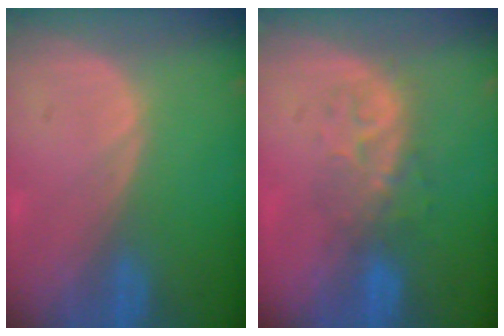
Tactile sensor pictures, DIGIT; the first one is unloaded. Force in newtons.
{"total": 4.9, "press": 4.9, "slide": 0.8}